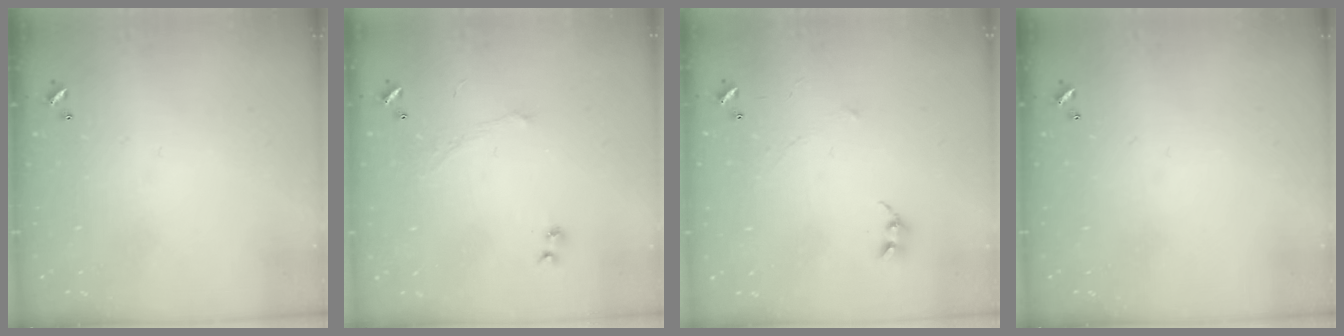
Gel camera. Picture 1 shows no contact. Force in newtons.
{"total": 1.2, "press": 1.0, "slide": 0.8}
{"total": 0.9, "press": 0.8, "slide": 0.5}
{"total": 0.0}